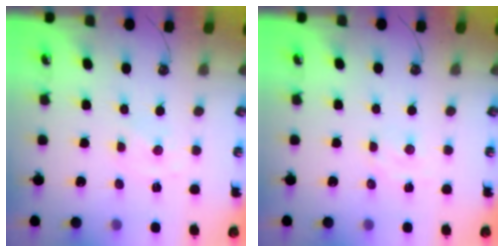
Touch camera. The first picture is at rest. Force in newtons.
{"total": 3.2, "press": 3.2, "slide": 0.4}